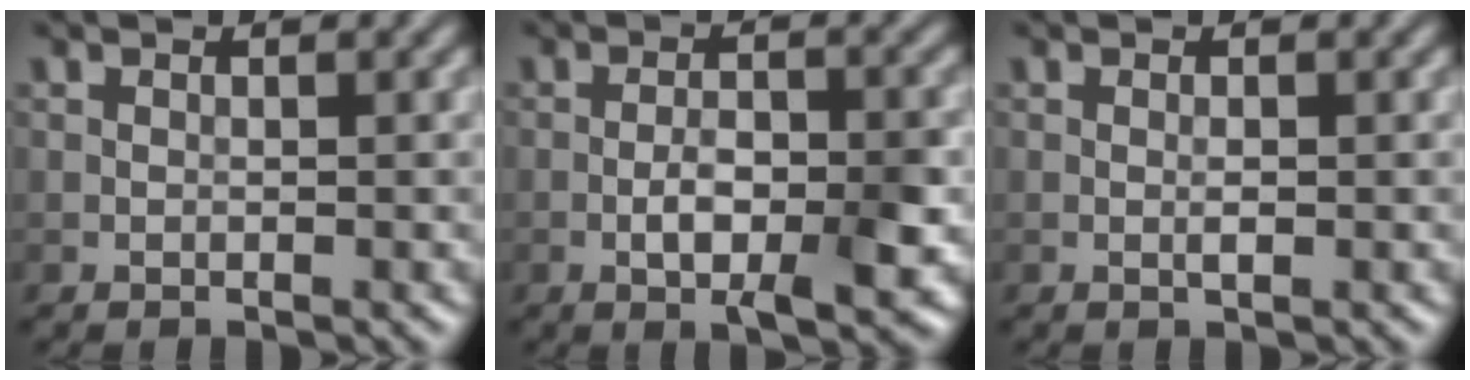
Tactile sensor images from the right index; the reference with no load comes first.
{"total": 5.3, "force": [-1.8, 1.9, 4.6], "torque": [-0.080, 0.000, -0.029]}
{"total": 0.6, "force": [0.0, 0.2, 0.6], "torque": [-0.015, -0.001, -0.001]}